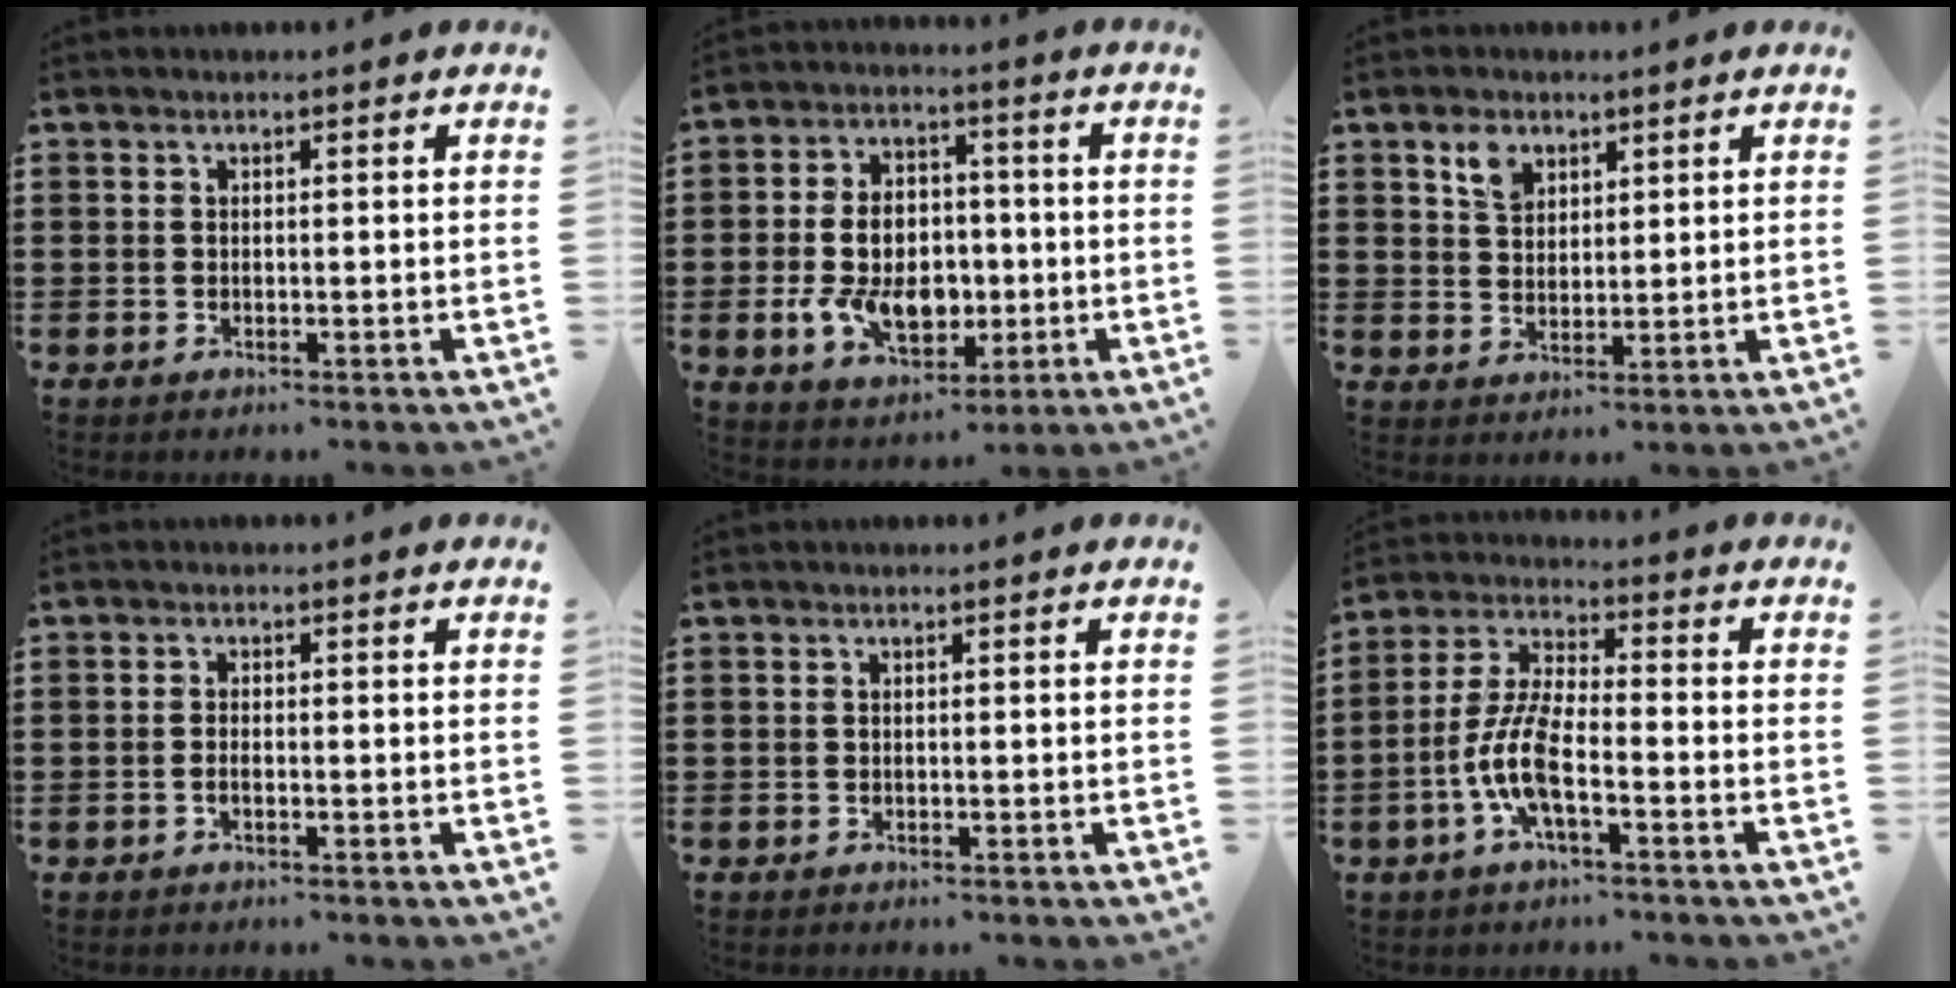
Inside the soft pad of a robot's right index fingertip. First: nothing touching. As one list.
[{"total": 10.3, "force": [-1.5, 7.2, 7.2], "torque": [-0.133, 0.006, -0.028]}, {"total": 4.1, "force": [2.5, 2.6, 1.9], "torque": [-0.039, 0.005, 0.045]}, {"total": 0.9, "force": [-0.5, 0.2, 0.7], "torque": [-0.015, -0.004, -0.007]}, {"total": 0.0}, {"total": 8.1, "force": [-3.0, 2.4, 7.1], "torque": [-0.174, -0.012, -0.066]}]